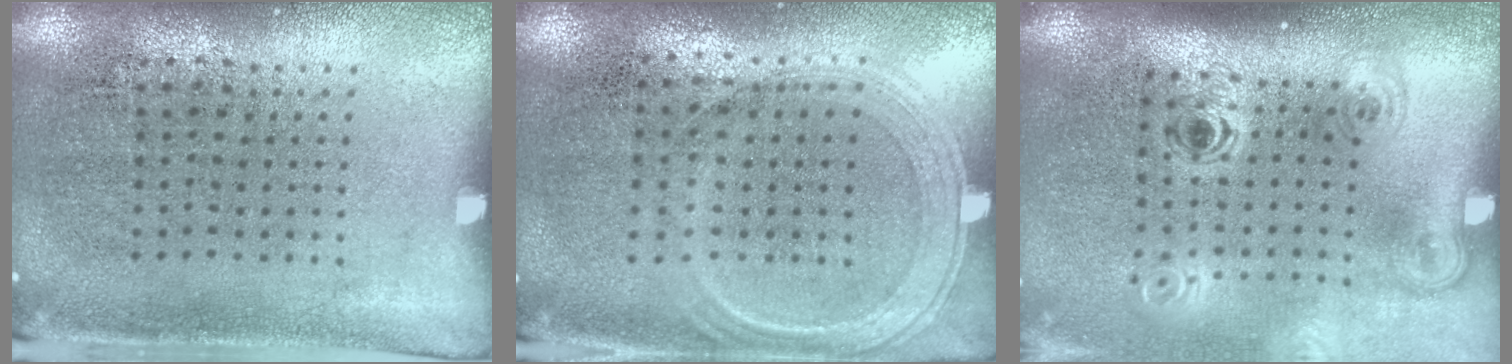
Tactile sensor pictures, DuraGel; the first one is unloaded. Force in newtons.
{"total": 0.6, "press": 0.5, "slide": 0.2}
{"total": 2.1, "press": 1.4, "slide": 1.5}